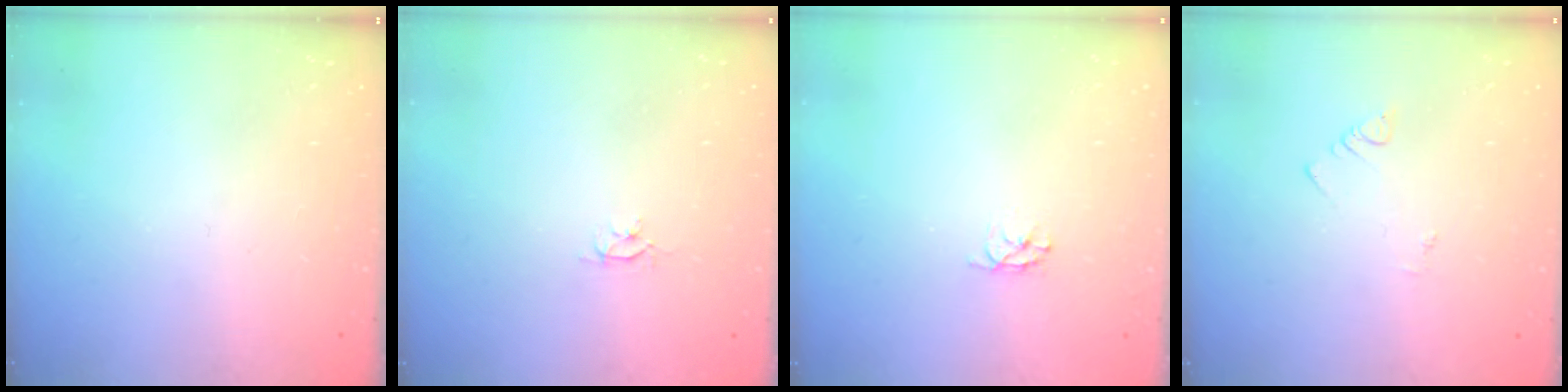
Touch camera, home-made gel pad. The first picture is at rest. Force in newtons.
{"total": 2.6, "press": 2.6, "slide": 0.3}
{"total": 2.9, "press": 2.9, "slide": 0.3}
{"total": 1.1, "press": 1.1, "slide": 0.3}